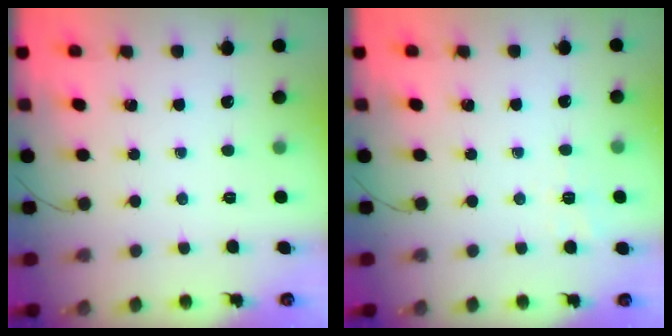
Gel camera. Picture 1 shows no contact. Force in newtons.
{"total": 1.9, "press": 0.5, "slide": 1.9}